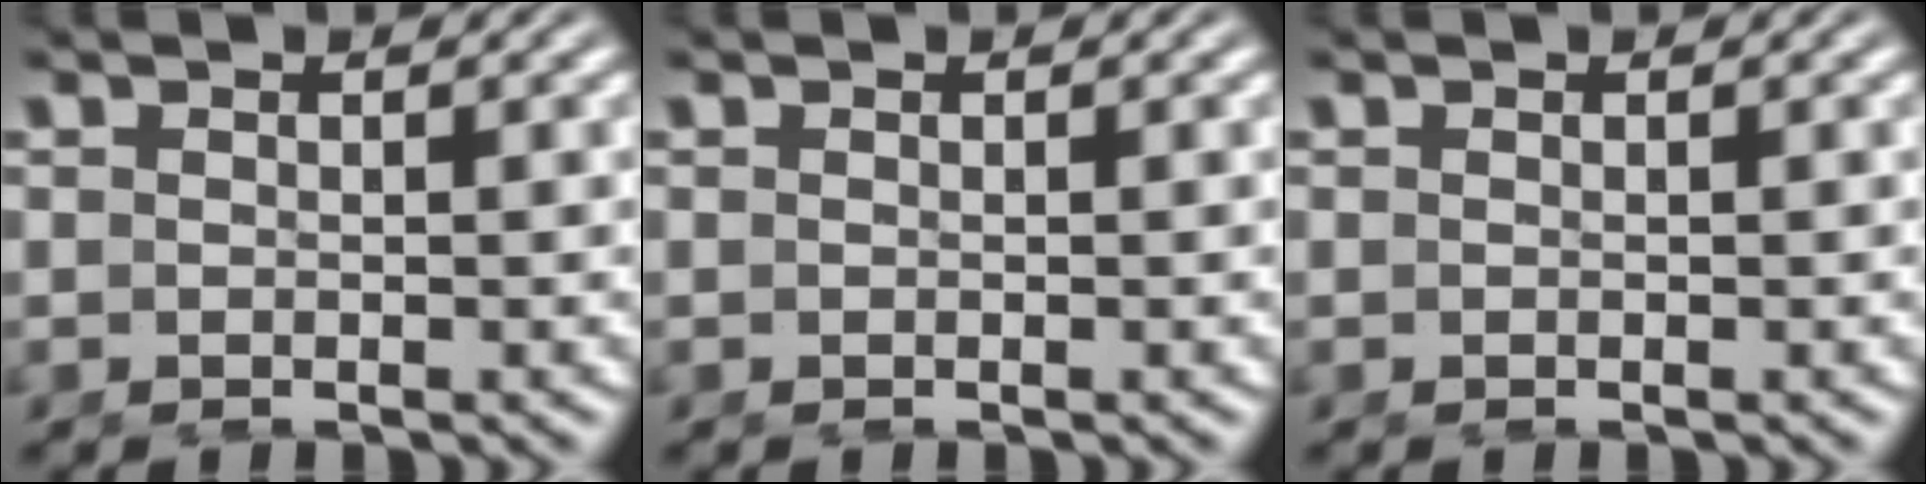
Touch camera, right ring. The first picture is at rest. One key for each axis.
{"total": 0.0}
{"total": 0.0}